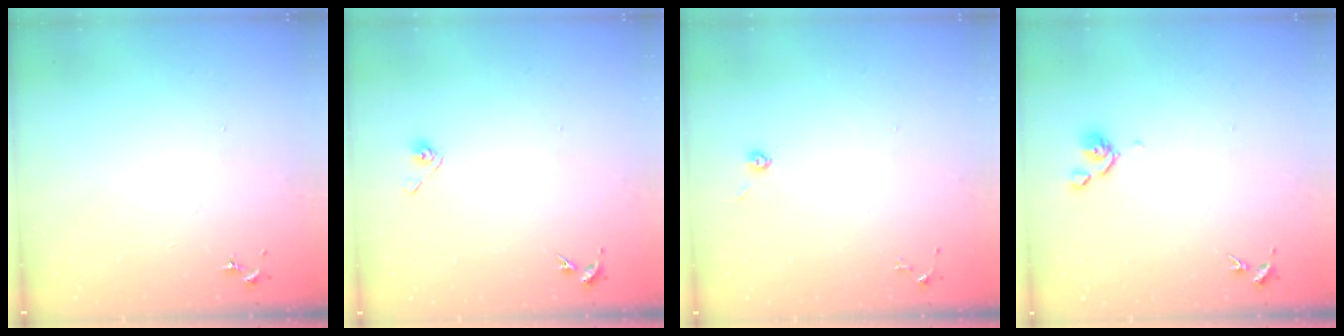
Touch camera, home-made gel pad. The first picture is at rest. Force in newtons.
{"total": 4.0, "press": 3.6, "slide": 1.9}
{"total": 3.1, "press": 3.0, "slide": 1.0}
{"total": 5.8, "press": 5.7, "slide": 1.1}